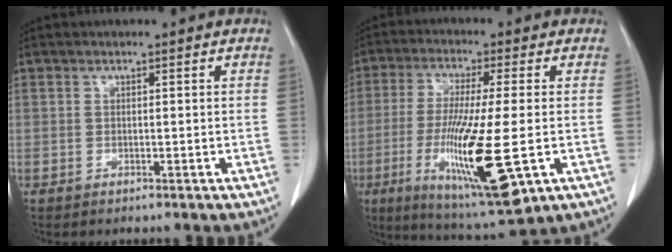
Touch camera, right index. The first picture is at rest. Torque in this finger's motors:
{"motor_torque": [2.14, 0.00, 1.05, 0.21]}